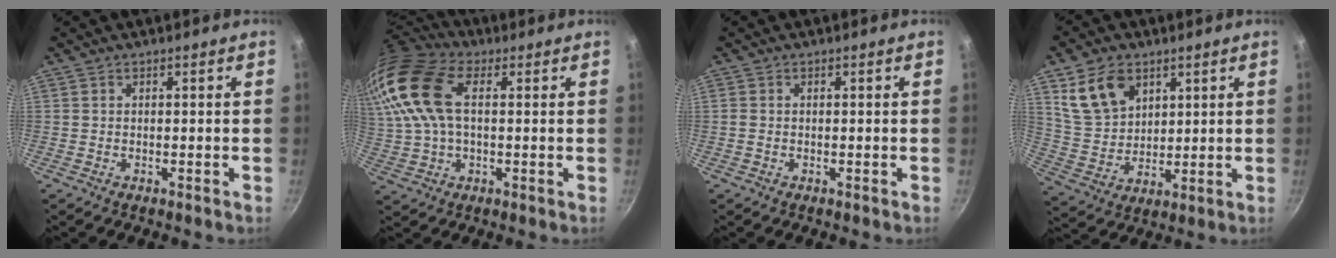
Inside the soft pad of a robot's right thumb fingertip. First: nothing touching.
{"total": 18.5, "force": [4.8, 11.0, 14.1], "torque": [-0.296, 0.017, 0.083]}
{"total": 0.8, "force": [0.0, 0.7, 0.5], "torque": [-0.010, 0.003, -0.001]}
{"total": 11.7, "force": [5.5, 8.3, 6.1], "torque": [-0.089, -0.020, 0.119]}